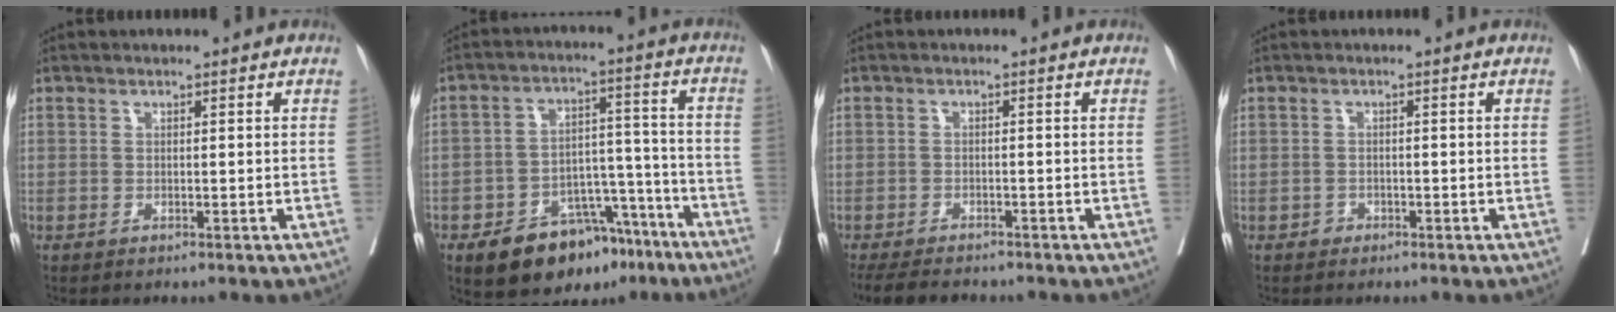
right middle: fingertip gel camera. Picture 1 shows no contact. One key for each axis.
{"total": 13.6, "fx": -9.1, "fy": 6.8, "fz": 7.5, "tx": -0.097, "ty": 0.031, "tz": -0.134}
{"total": 8.0, "fx": -6.9, "fy": 2.4, "fz": 3.2, "tx": -0.048, "ty": -0.011, "tz": -0.104}
{"total": 1.1, "fx": -0.7, "fy": 0.9, "fz": 0.1, "tx": 0.003, "ty": 0.004, "tz": -0.015}